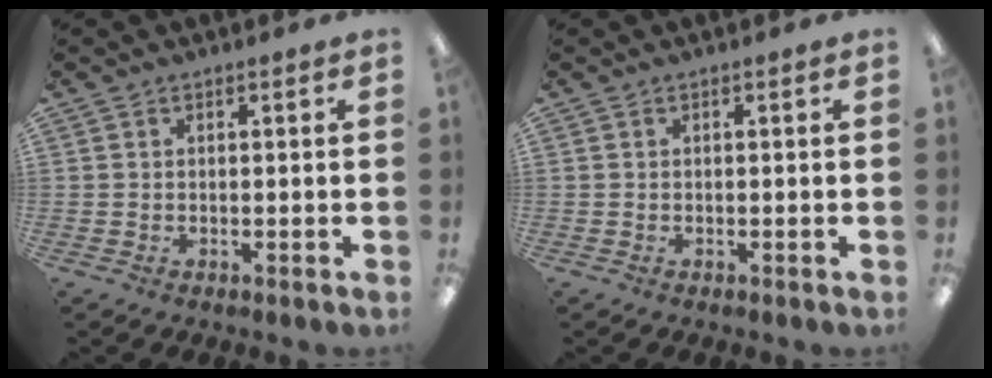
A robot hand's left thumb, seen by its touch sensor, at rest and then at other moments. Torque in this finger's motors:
{"motor_torque": [0.00, 0.00, 0.13, -0.01, 0.00]}